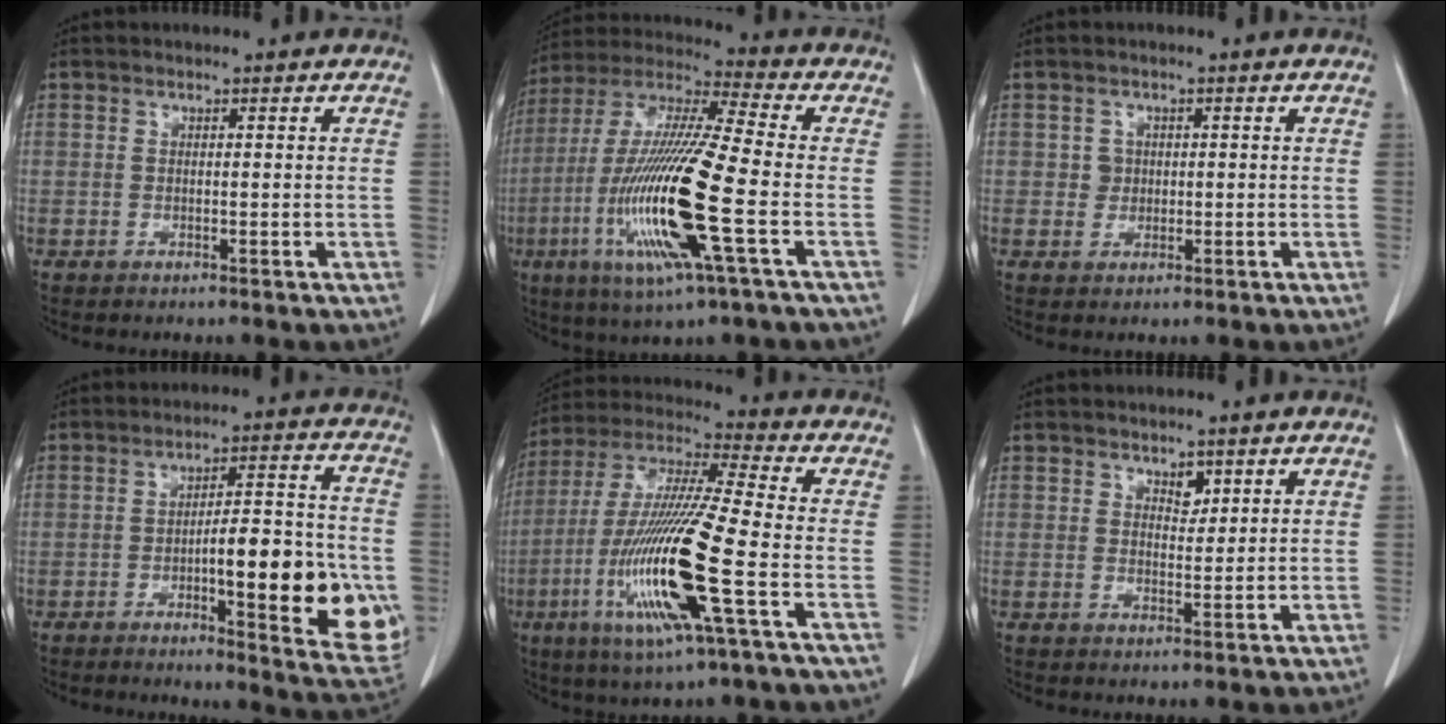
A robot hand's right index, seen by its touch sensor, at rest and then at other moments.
{"total": 19.7, "force": [-5.3, 0.9, 18.9], "torque": [-0.403, -0.022, -0.104]}
{"total": 1.9, "force": [0.2, 1.8, 0.3], "torque": [-0.001, 0.005, 0.005]}
{"total": 17.5, "force": [-3.8, 3.4, 16.7], "torque": [-0.186, 0.013, -0.040]}
{"total": 18.8, "force": [-5.6, 0.5, 17.9], "torque": [-0.380, -0.022, -0.111]}
{"total": 2.1, "force": [1.4, 1.2, 1.1], "torque": [-0.013, -0.005, 0.025]}